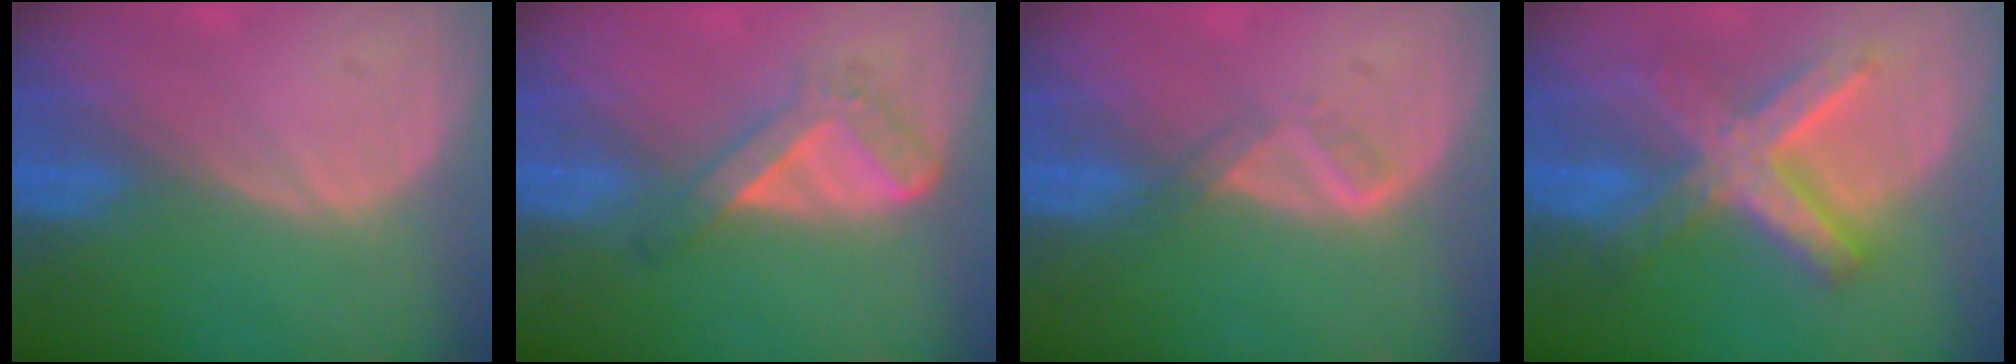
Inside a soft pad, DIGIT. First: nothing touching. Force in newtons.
{"total": 5.3, "press": 4.6, "slide": 2.6}
{"total": 2.1, "press": 2.0, "slide": 0.6}
{"total": 8.8, "press": 8.8, "slide": 0.7}